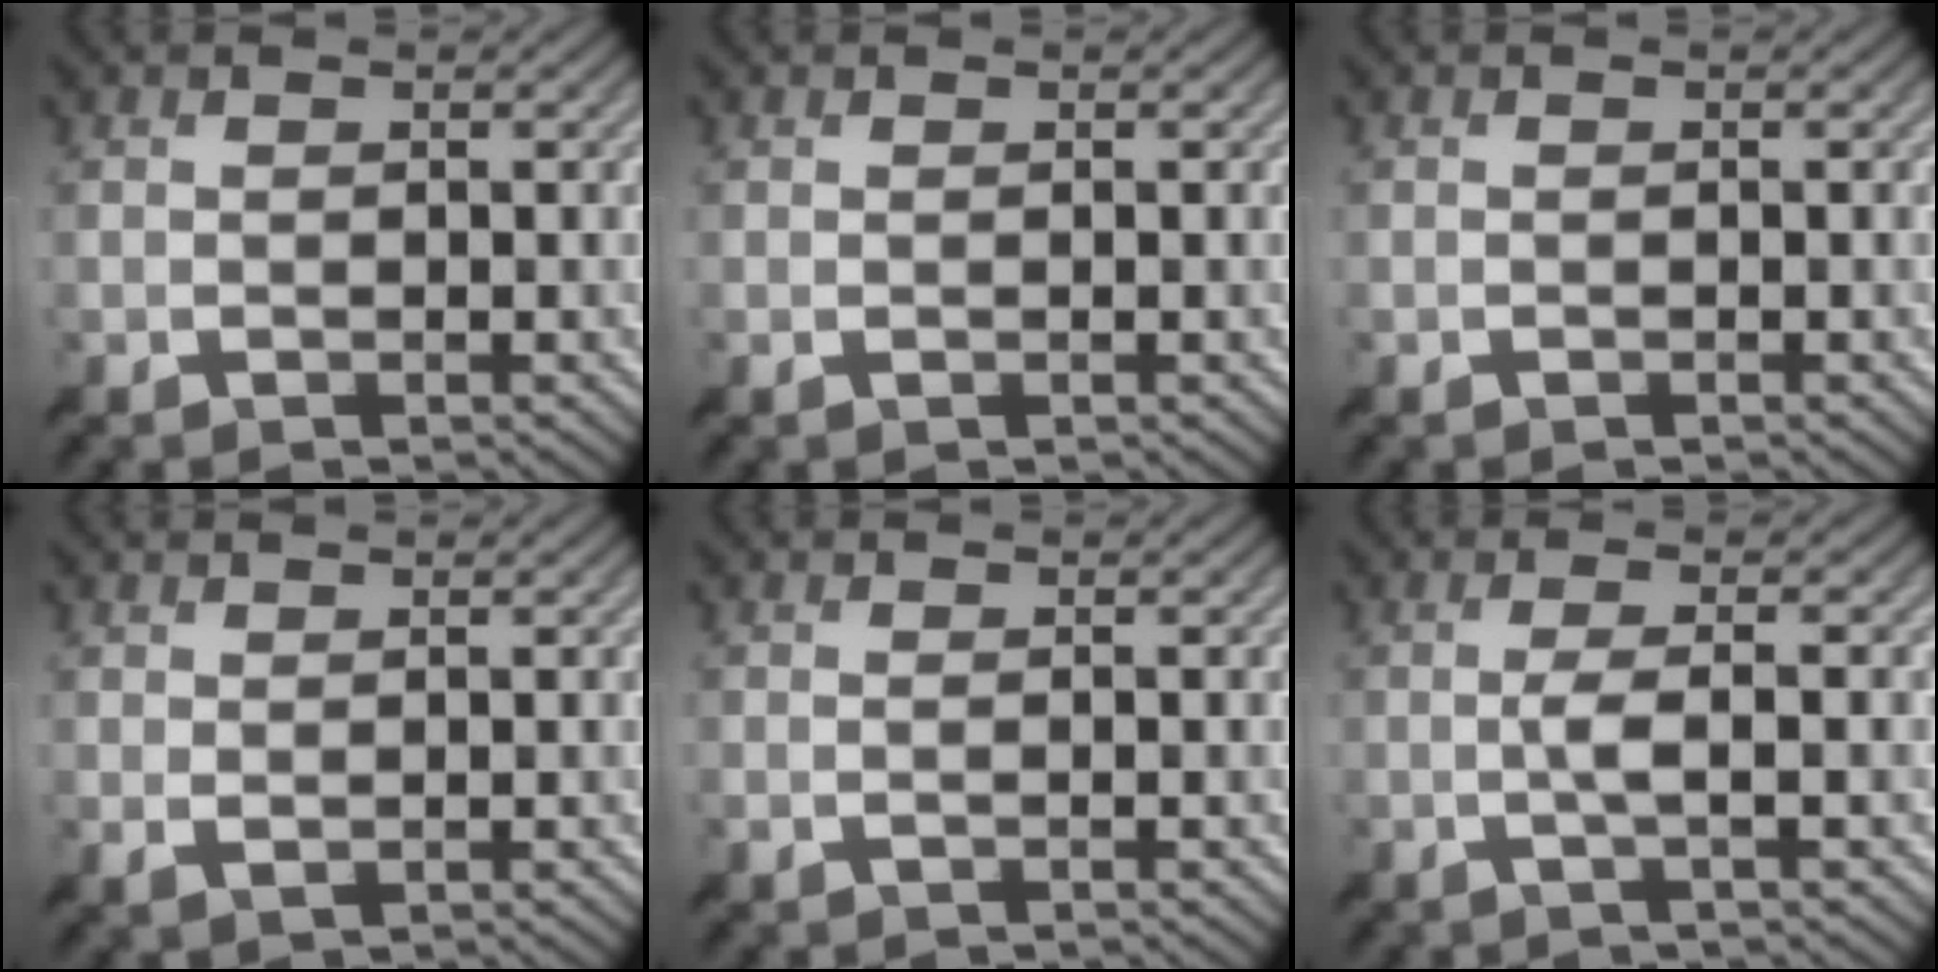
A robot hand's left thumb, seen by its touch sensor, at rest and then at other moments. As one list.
[{"total": 0.5, "force": [0.0, -0.1, 0.5], "torque": [-0.013, 0.002, 0.000]}, {"total": 0.0}, {"total": 1.2, "force": [0.5, 0.3, 1.0], "torque": [-0.025, 0.001, 0.012]}, {"total": 0.7, "force": [0.0, 0.0, 0.7], "torque": [-0.016, 0.002, -0.002]}, {"total": 3.4, "force": [-0.5, 0.4, 3.4], "torque": [-0.063, 0.009, -0.023]}]